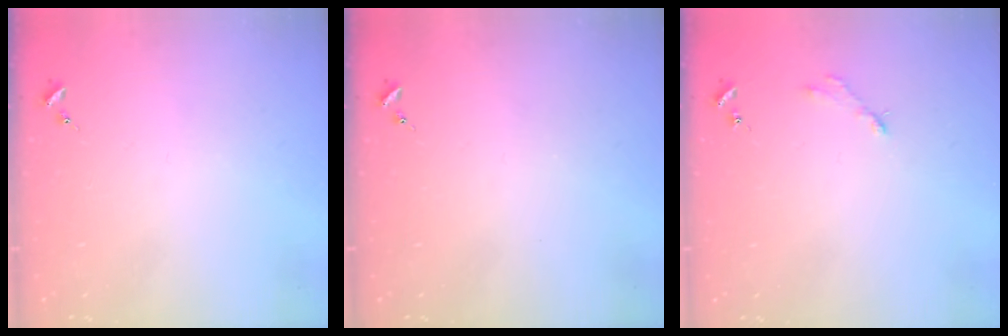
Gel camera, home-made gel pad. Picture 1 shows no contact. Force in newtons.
{"total": 0.0}
{"total": 2.8, "press": 2.8, "slide": 0.4}